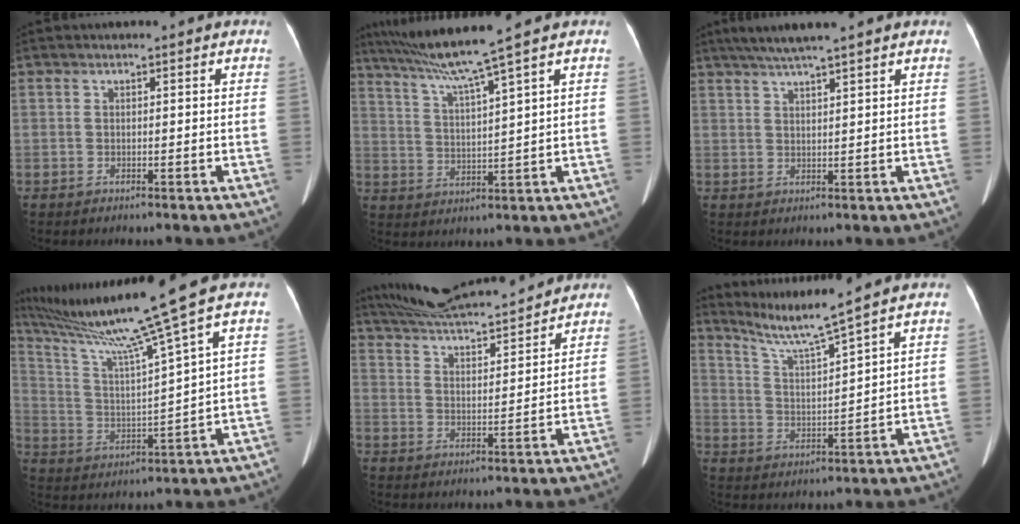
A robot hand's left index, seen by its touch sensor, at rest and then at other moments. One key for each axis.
{"total": 9.1, "fx": 7.0, "fy": -2.6, "fz": 5.1, "tx": -0.094, "ty": 0.003, "tz": 0.130}
{"total": 7.3, "fx": 5.9, "fy": -0.4, "fz": 4.3, "tx": -0.074, "ty": 0.030, "tz": 0.092}
{"total": 15.4, "fx": 11.7, "fy": -3.9, "fz": 9.3, "tx": -0.163, "ty": -0.024, "tz": 0.208}
{"total": 17.2, "fx": 16.0, "fy": 1.3, "fz": 6.0, "tx": -0.107, "ty": 0.026, "tz": 0.250}
{"total": 8.1, "fx": 6.9, "fy": -2.5, "fz": 3.3, "tx": -0.068, "ty": -0.014, "tz": 0.136}